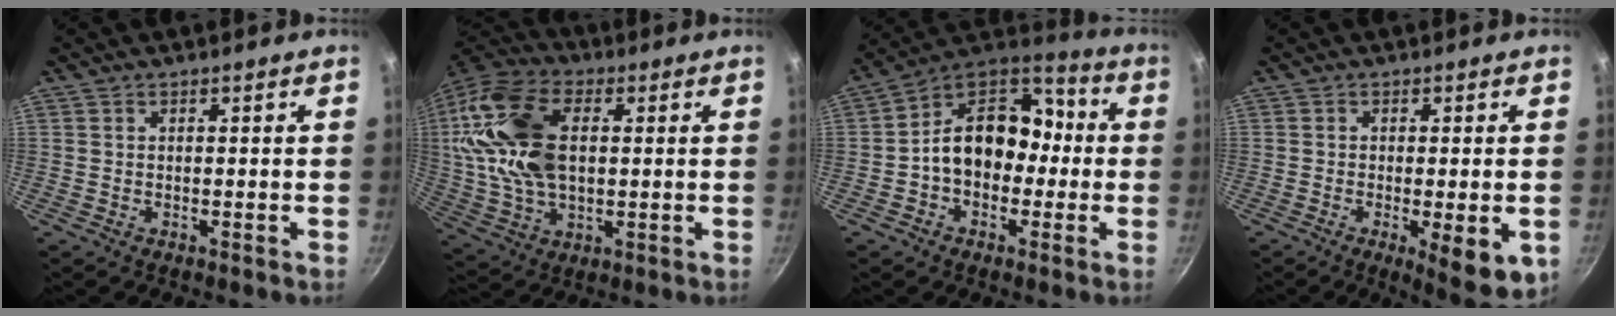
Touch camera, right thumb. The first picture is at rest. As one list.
[{"total": 20.4, "force": [2.9, 11.7, 16.5], "torque": [-0.346, 0.007, 0.050]}, {"total": 15.9, "force": [-1.1, 11.2, 11.2], "torque": [-0.139, 0.050, -0.031]}, {"total": 8.8, "force": [-2.6, 2.5, 8.1], "torque": [-0.107, -0.018, -0.033]}]